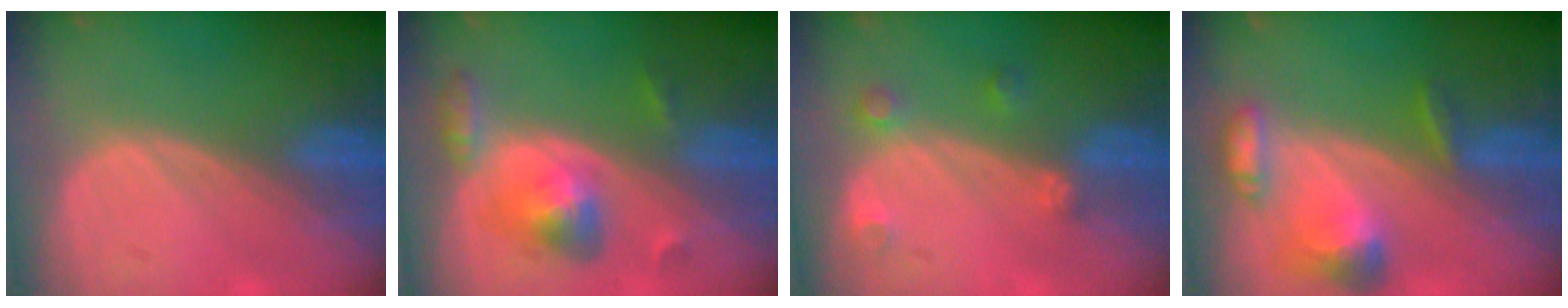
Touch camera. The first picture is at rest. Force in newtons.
{"total": 5.8, "press": 5.8, "slide": 0.2}
{"total": 2.6, "press": 2.5, "slide": 0.5}
{"total": 7.0, "press": 6.6, "slide": 2.5}